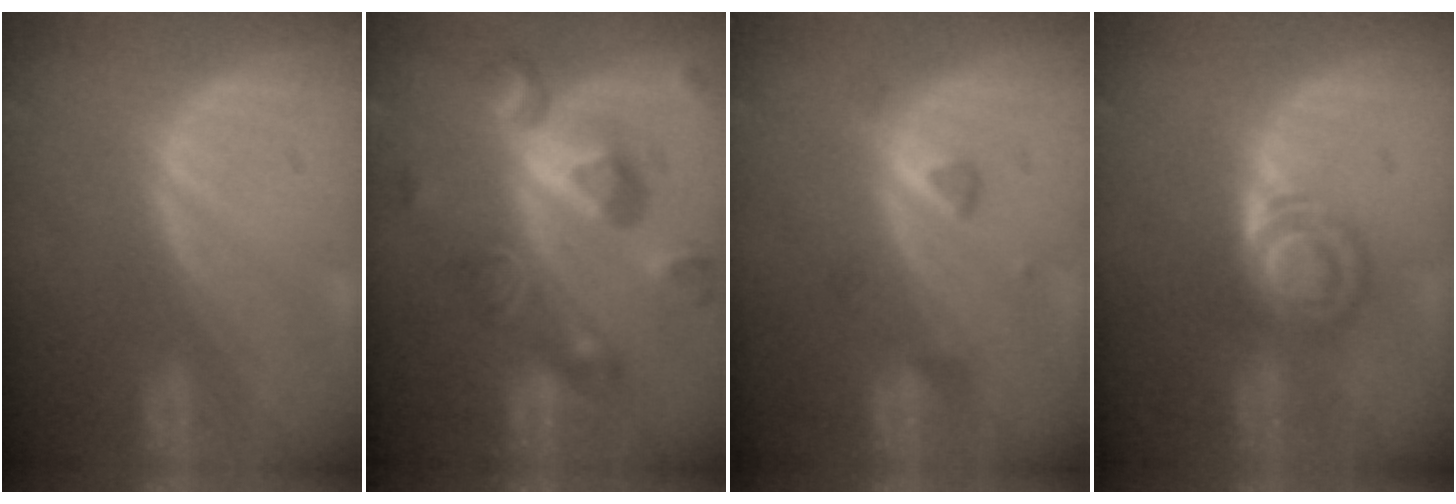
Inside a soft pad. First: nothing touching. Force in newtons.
{"total": 10.5, "press": 9.4, "slide": 4.7}
{"total": 3.0, "press": 2.8, "slide": 0.9}
{"total": 6.1, "press": 5.5, "slide": 2.5}